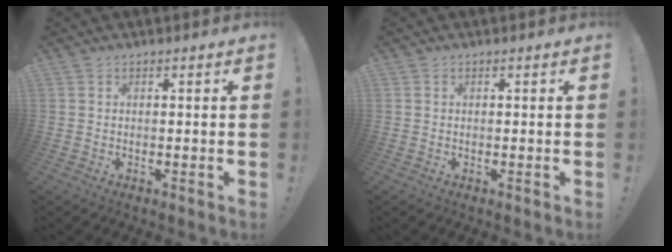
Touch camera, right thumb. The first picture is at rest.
{"total": 0.0}